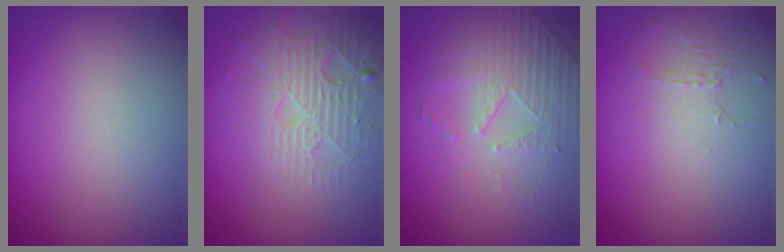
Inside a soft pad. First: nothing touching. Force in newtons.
{"total": 4.0, "press": 3.6, "slide": 1.7}
{"total": 4.7, "press": 3.4, "slide": 3.2}
{"total": 2.0, "press": 1.5, "slide": 1.4}